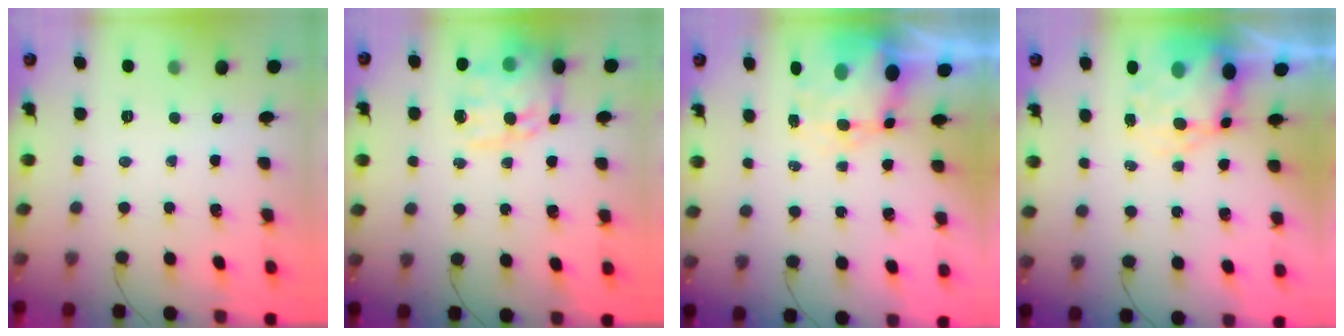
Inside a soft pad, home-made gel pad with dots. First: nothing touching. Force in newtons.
{"total": 16.8, "press": 16.4, "slide": 3.7}
{"total": 7.6, "press": 7.4, "slide": 1.7}
{"total": 9.3, "press": 9.0, "slide": 2.4}